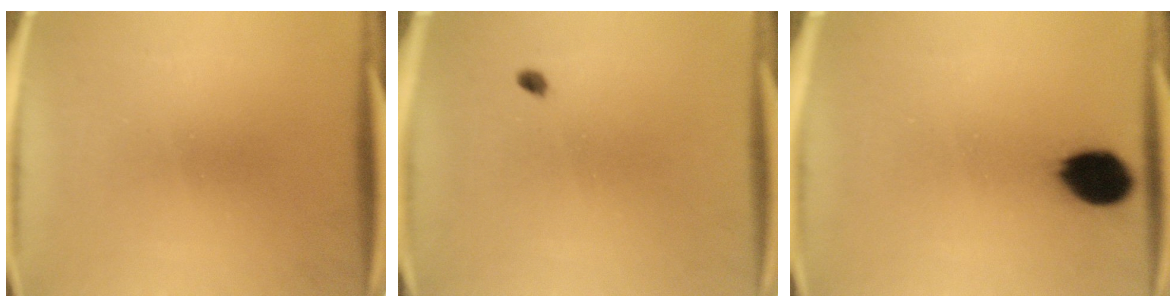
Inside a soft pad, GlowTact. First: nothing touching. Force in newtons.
{"total": 1.6}
{"total": 10.1}